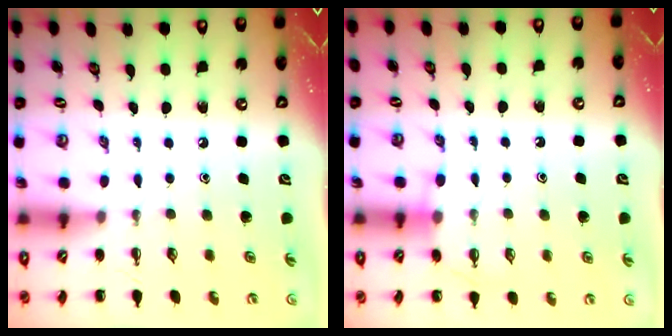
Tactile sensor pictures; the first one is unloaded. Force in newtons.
{"total": 5.4, "press": 5.3, "slide": 1.2}